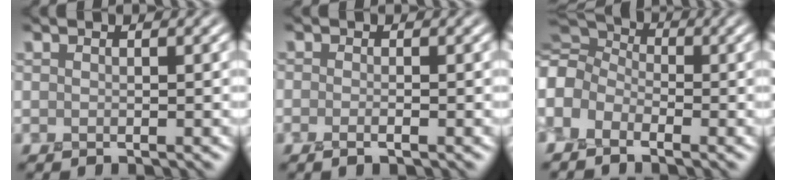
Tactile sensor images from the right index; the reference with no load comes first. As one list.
[{"total": 0.9, "force": [-0.4, 0.3, 0.8], "torque": [-0.010, -0.001, -0.010]}, {"total": 6.1, "force": [-0.7, 4.4, 4.2], "torque": [-0.110, 0.016, -0.027]}]